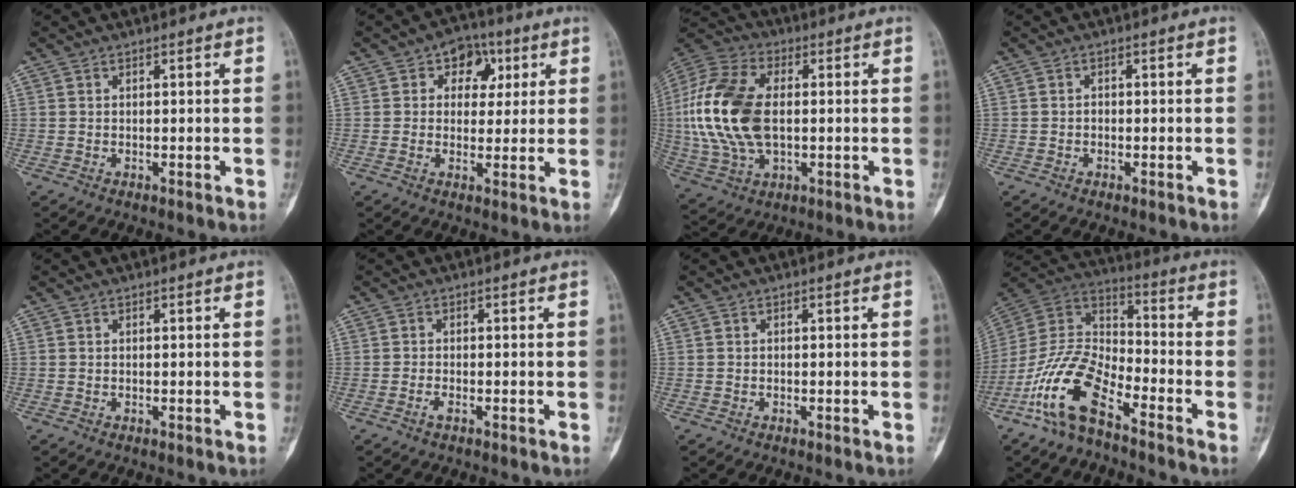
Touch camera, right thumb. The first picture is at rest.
{"total": 7.5, "force": [2.7, 5.7, 4.1], "torque": [-0.009, 0.002, 0.031]}
{"total": 19.5, "force": [0.5, 11.7, 15.6], "torque": [-0.336, 0.010, 0.012]}
{"total": 0.7, "force": [-0.2, 0.6, 0.3], "torque": [0.003, 0.004, -0.008]}
{"total": 0.0}
{"total": 1.1, "force": [-0.7, 0.3, 0.7], "torque": [-0.015, 0.005, -0.014]}
{"total": 0.0}
{"total": 14.4, "force": [-8.9, 5.9, 9.6], "torque": [-0.185, 0.070, -0.181]}